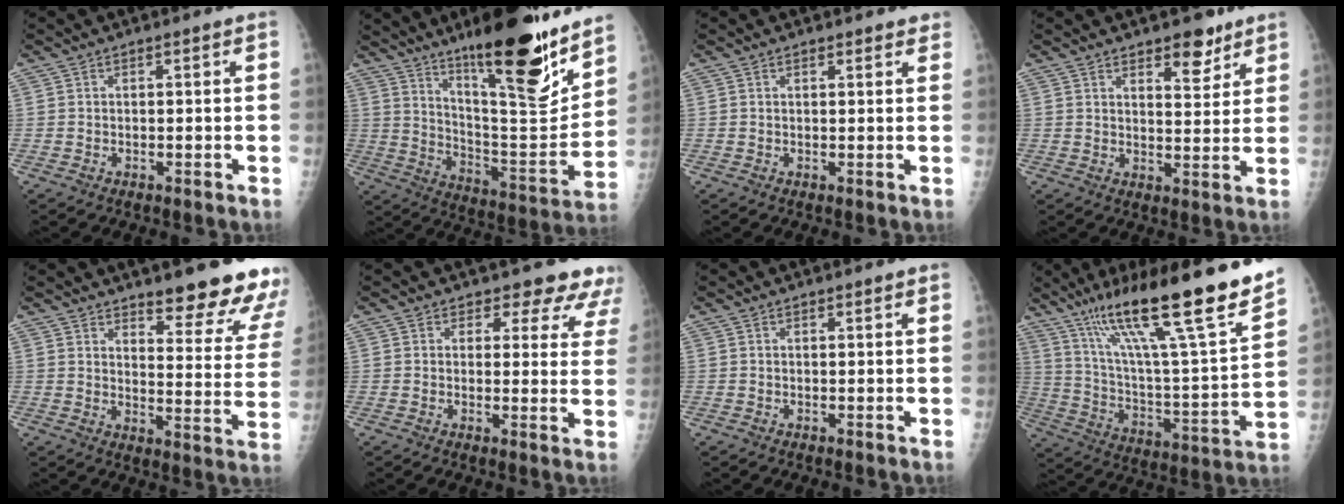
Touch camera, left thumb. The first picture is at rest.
{"total": 23.4, "force": [16.1, 5.1, 16.2], "torque": [-0.216, -0.101, 0.263]}
{"total": 1.7, "force": [1.5, 0.6, 0.6], "torque": [0.006, -0.003, 0.015]}
{"total": 6.5, "force": [4.5, 2.9, 3.8], "torque": [-0.028, -0.029, 0.063]}
{"total": 16.8, "force": [13.5, 4.2, 9.0], "torque": [-0.071, -0.098, 0.167]}
{"total": 9.1, "force": [8.1, 4.0, 1.3], "torque": [0.038, -0.044, 0.066]}
{"total": 0.6, "force": [0.5, 0.0, 0.3], "torque": [-0.002, 0.000, 0.008]}
{"total": 26.5, "force": [18.2, 2.3, 19.1], "torque": [-0.288, -0.064, 0.308]}